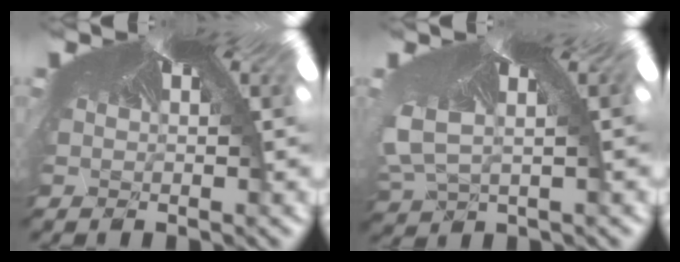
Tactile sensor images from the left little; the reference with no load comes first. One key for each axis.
{"total": 2.9, "fx": -2.8, "fy": 0.2, "fz": -0.9, "tx": -0.036, "ty": -0.049, "tz": -0.006}